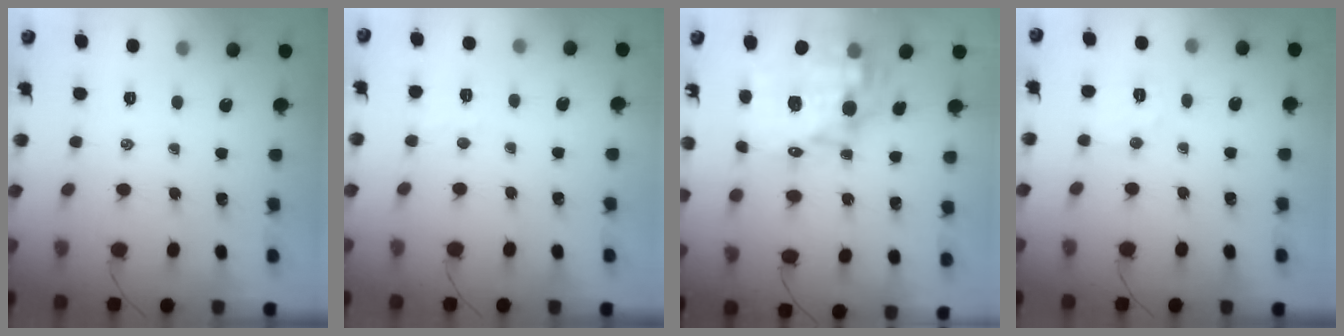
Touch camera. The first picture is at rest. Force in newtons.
{"total": 4.1, "press": 4.0, "slide": 0.9}
{"total": 19.3, "press": 18.8, "slide": 4.2}
{"total": 6.3, "press": 6.2, "slide": 1.1}